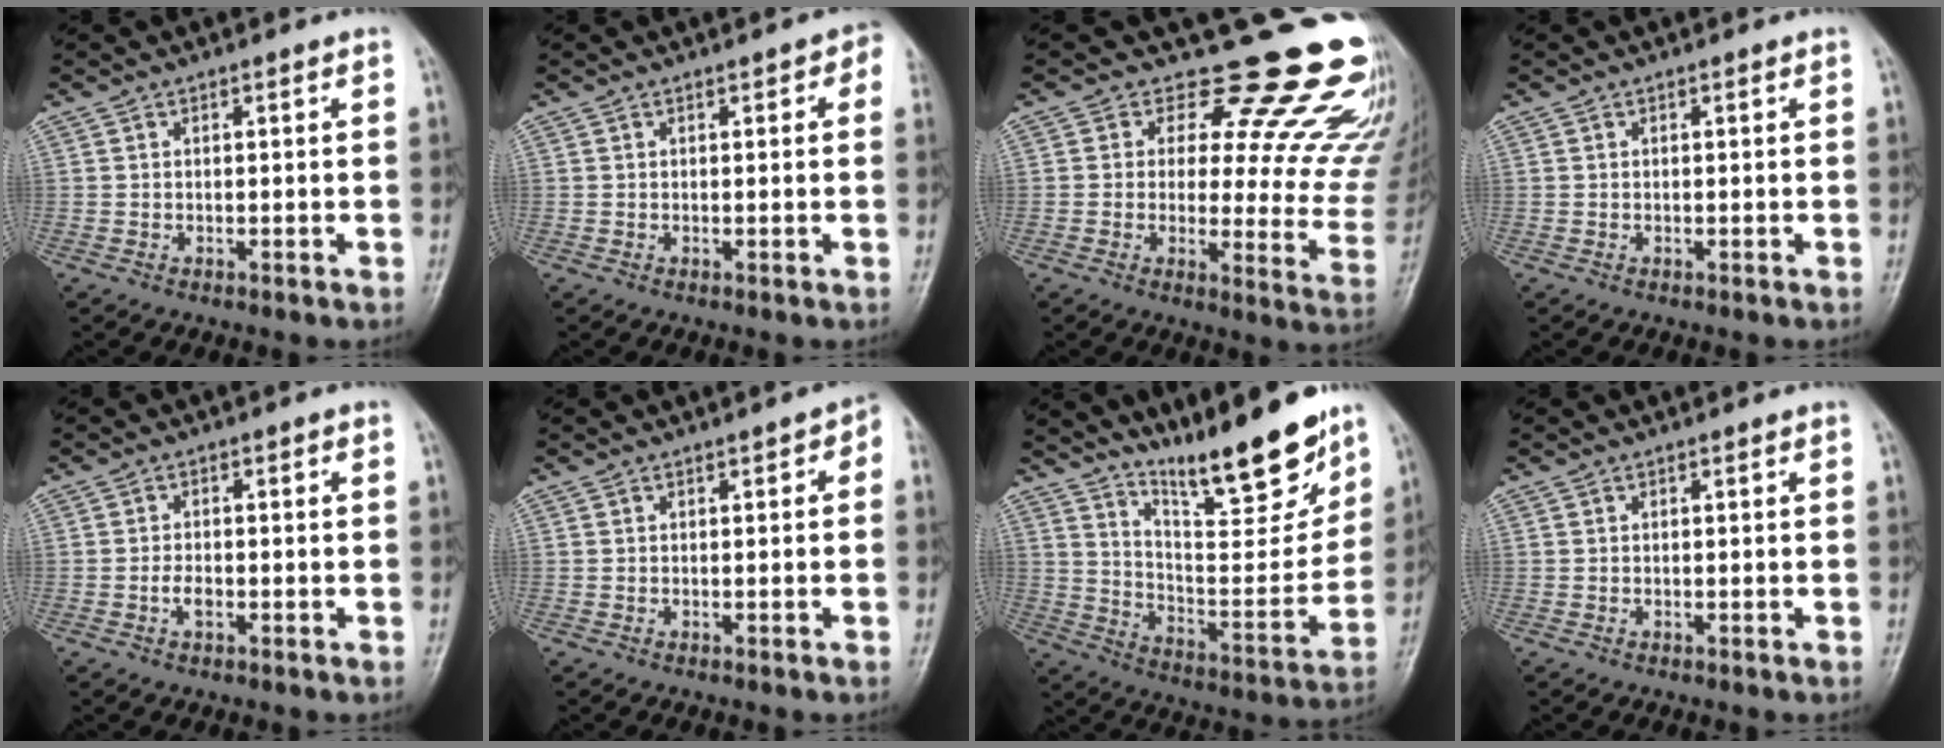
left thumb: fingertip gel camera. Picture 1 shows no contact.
{"total": 2.2, "force": [0.9, 1.3, 1.6], "torque": [0.006, 0.002, 0.006]}
{"total": 21.5, "force": [16.0, 8.6, 11.3], "torque": [-0.091, -0.111, 0.175]}
{"total": 0.0}
{"total": 2.1, "force": [-0.9, 1.2, 1.5], "torque": [-0.021, 0.004, -0.018]}
{"total": 1.9, "force": [0.2, 1.2, 1.4], "torque": [0.003, 0.006, -0.004]}
{"total": 19.3, "force": [15.0, 4.0, 11.4], "torque": [-0.129, -0.102, 0.252]}
{"total": 0.0}